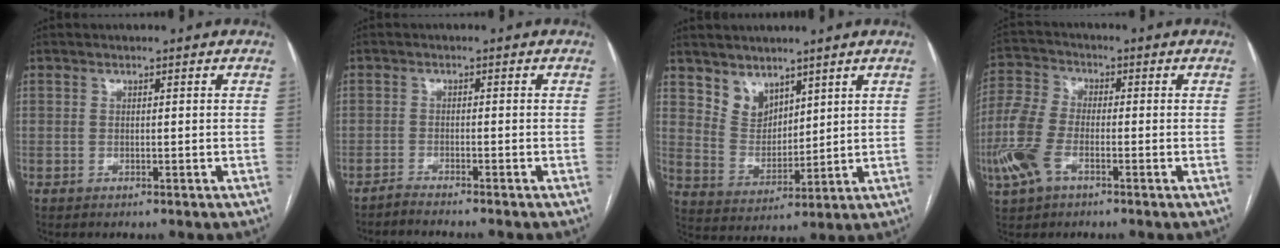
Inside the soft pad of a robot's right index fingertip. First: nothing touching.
{"total": 3.8, "force": [-3.5, -0.6, 1.3], "torque": [-0.014, -0.005, -0.052]}
{"total": 6.2, "force": [4.6, 3.9, 1.5], "torque": [-0.032, 0.002, 0.100]}
{"total": 8.9, "force": [-3.5, 4.7, 6.8], "torque": [-0.181, -0.003, -0.076]}